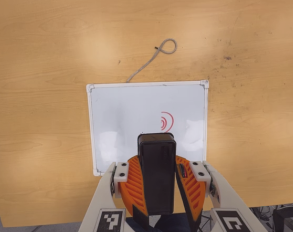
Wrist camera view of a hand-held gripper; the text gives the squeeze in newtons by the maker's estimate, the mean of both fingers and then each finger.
{"total": 9.5, "left": 9.3, "right": 9.6}